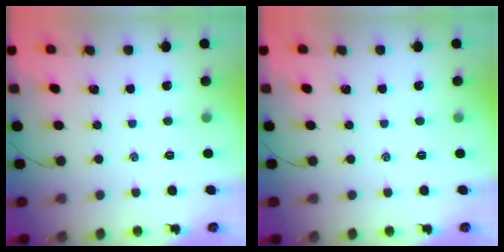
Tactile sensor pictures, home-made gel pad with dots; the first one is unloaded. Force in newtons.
{"total": 0.0}